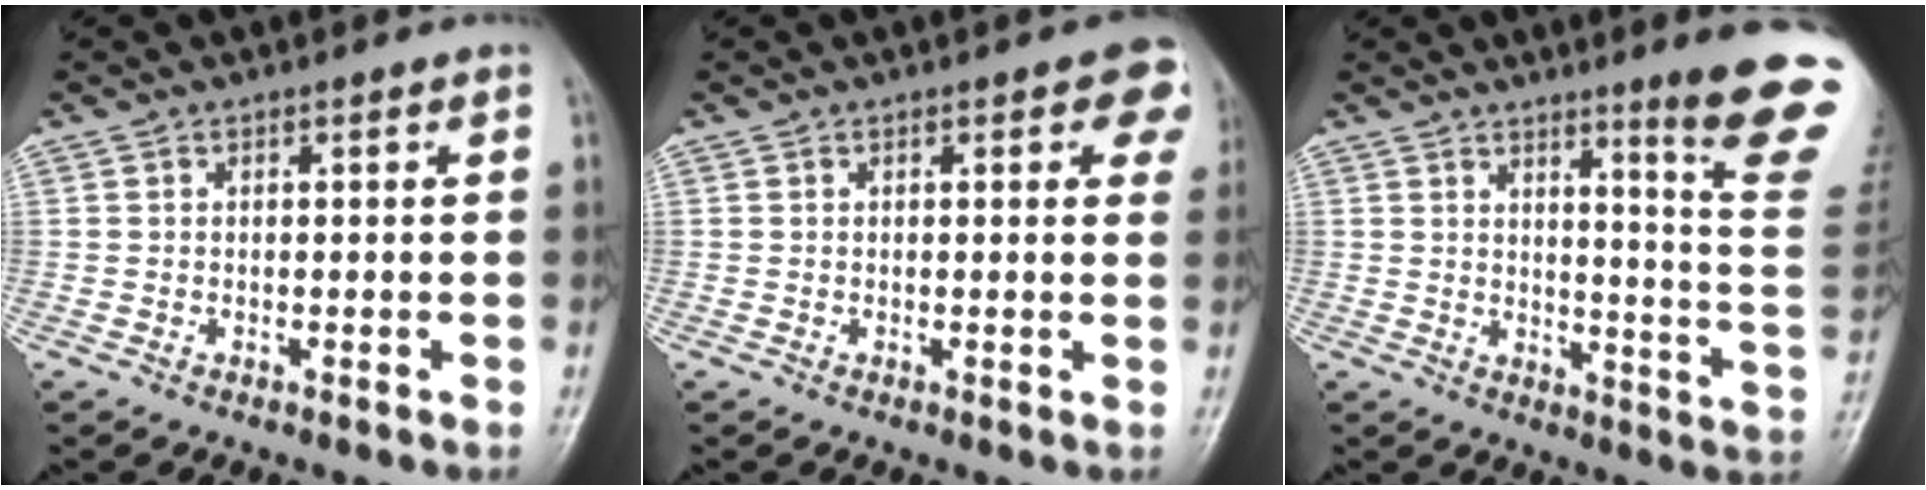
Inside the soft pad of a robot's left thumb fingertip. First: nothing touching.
{"total": 5.1, "force": [2.1, 2.2, 4.1], "torque": [-0.018, -0.002, 0.014]}
{"total": 16.1, "force": [10.4, 0.5, 12.3], "torque": [-0.131, -0.081, 0.128]}